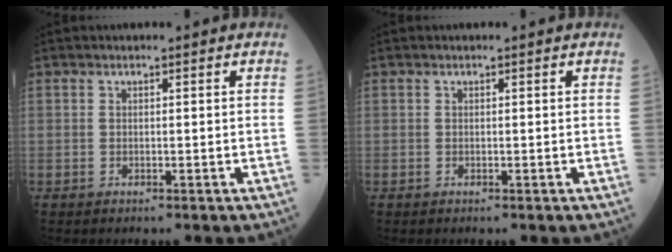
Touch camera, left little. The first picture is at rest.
{"total": 0.0}